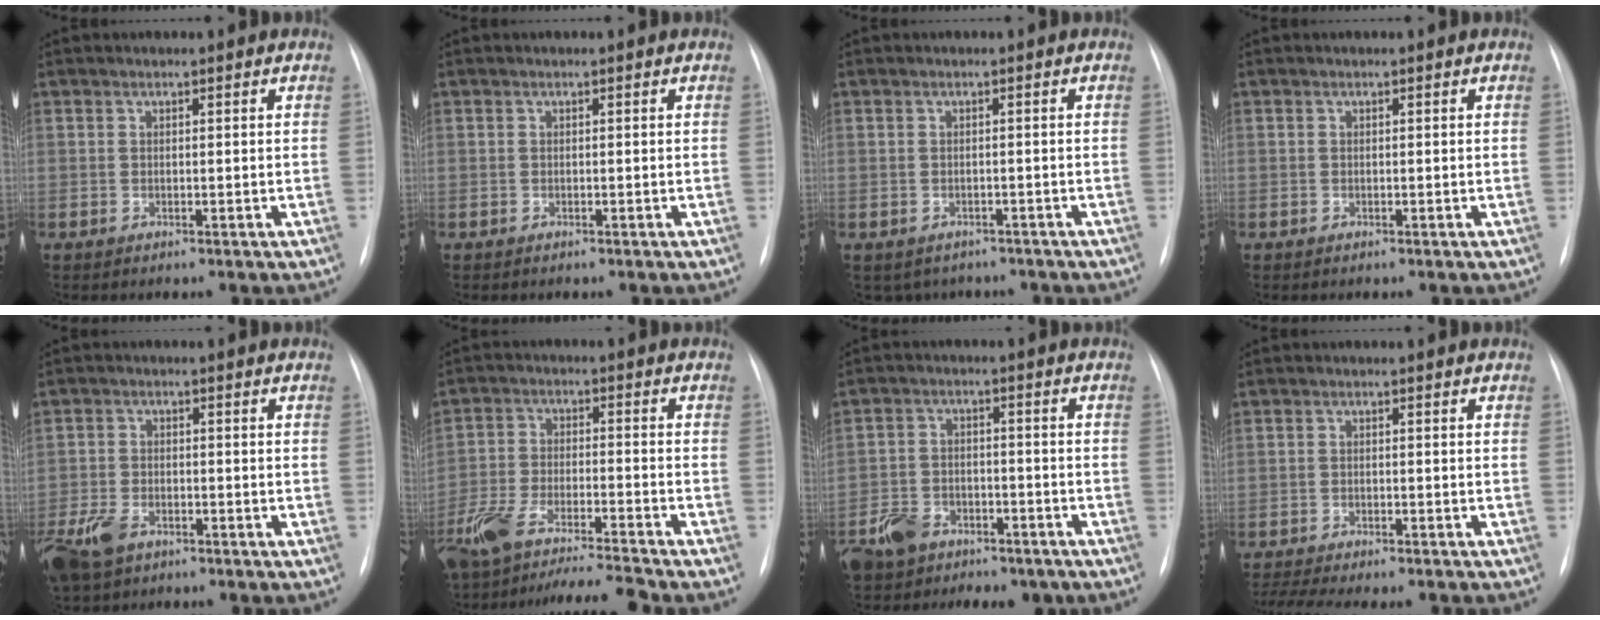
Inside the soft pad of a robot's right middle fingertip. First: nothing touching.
{"total": 0.0}
{"total": 5.1, "force": [-4.1, 3.0, 0.6], "torque": [0.003, 0.011, -0.047]}
{"total": 0.0}
{"total": 8.6, "force": [-5.2, 5.0, 4.6], "torque": [-0.109, -0.006, -0.092]}
{"total": 14.6, "force": [-13.0, 0.2, 6.5], "torque": [-0.128, -0.007, -0.226]}
{"total": 10.4, "force": [-7.3, 6.4, 3.9], "torque": [-0.086, 0.010, -0.116]}
{"total": 11.6, "force": [-10.1, 0.9, 5.6], "torque": [-0.078, -0.005, -0.151]}